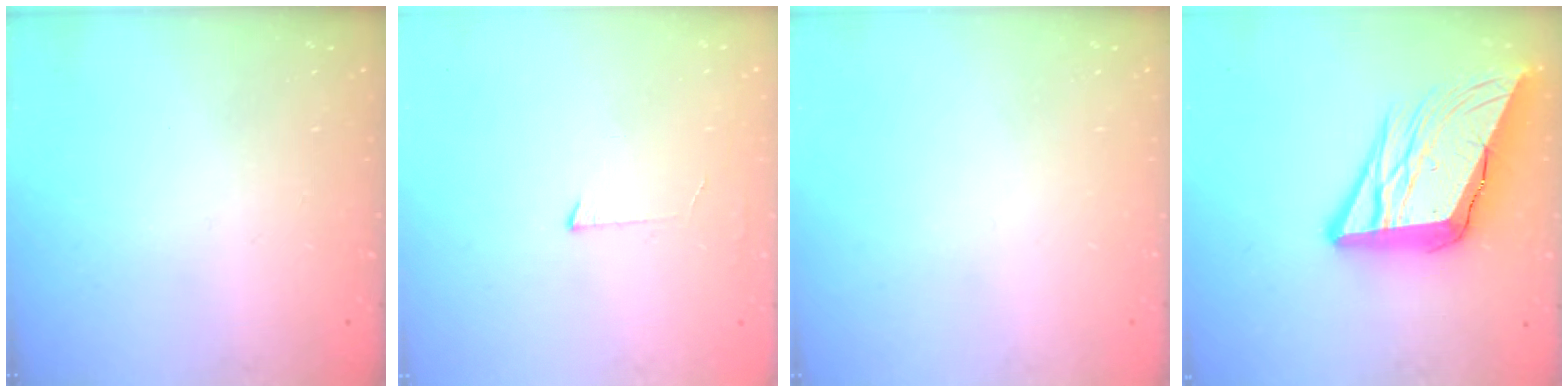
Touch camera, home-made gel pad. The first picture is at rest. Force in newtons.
{"total": 3.0, "press": 3.0, "slide": 0.3}
{"total": 0.0}
{"total": 18.2, "press": 18.0, "slide": 2.6}